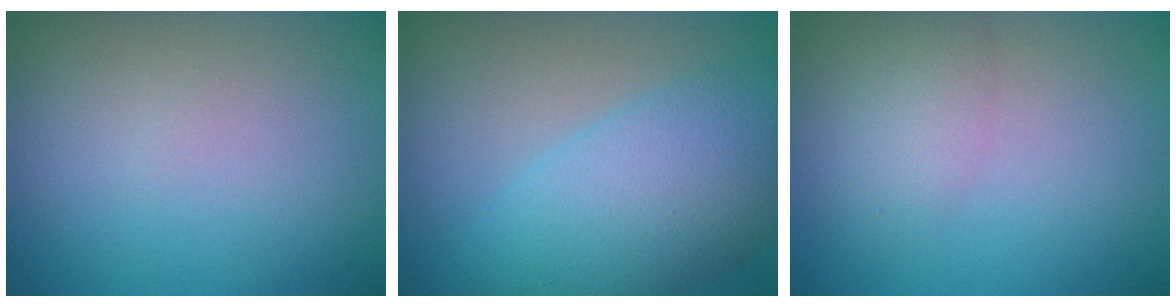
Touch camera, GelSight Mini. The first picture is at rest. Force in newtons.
{"total": 7.8, "press": 7.7, "slide": 0.3}
{"total": 2.1, "press": 2.1, "slide": 0.0}